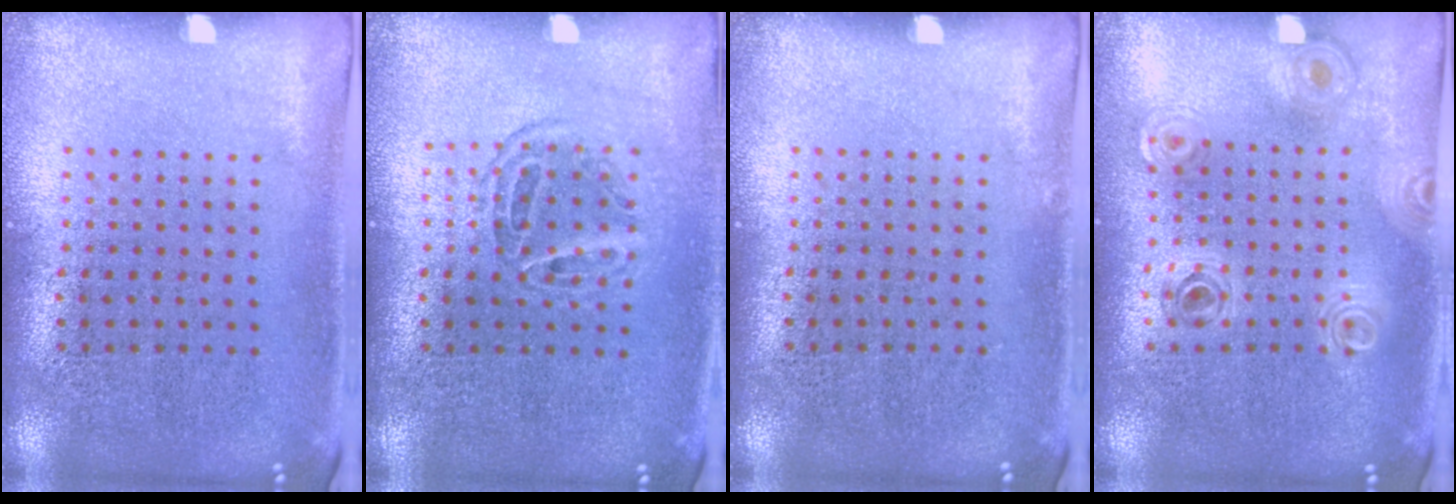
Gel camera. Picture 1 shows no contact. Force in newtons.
{"total": 1.2, "press": 1.0, "slide": 0.6}
{"total": 0.0}
{"total": 0.8, "press": 0.8, "slide": 0.1}